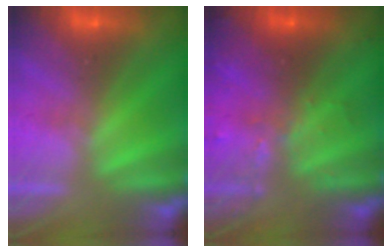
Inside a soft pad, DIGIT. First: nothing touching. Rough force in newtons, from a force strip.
{"total": 2.9}